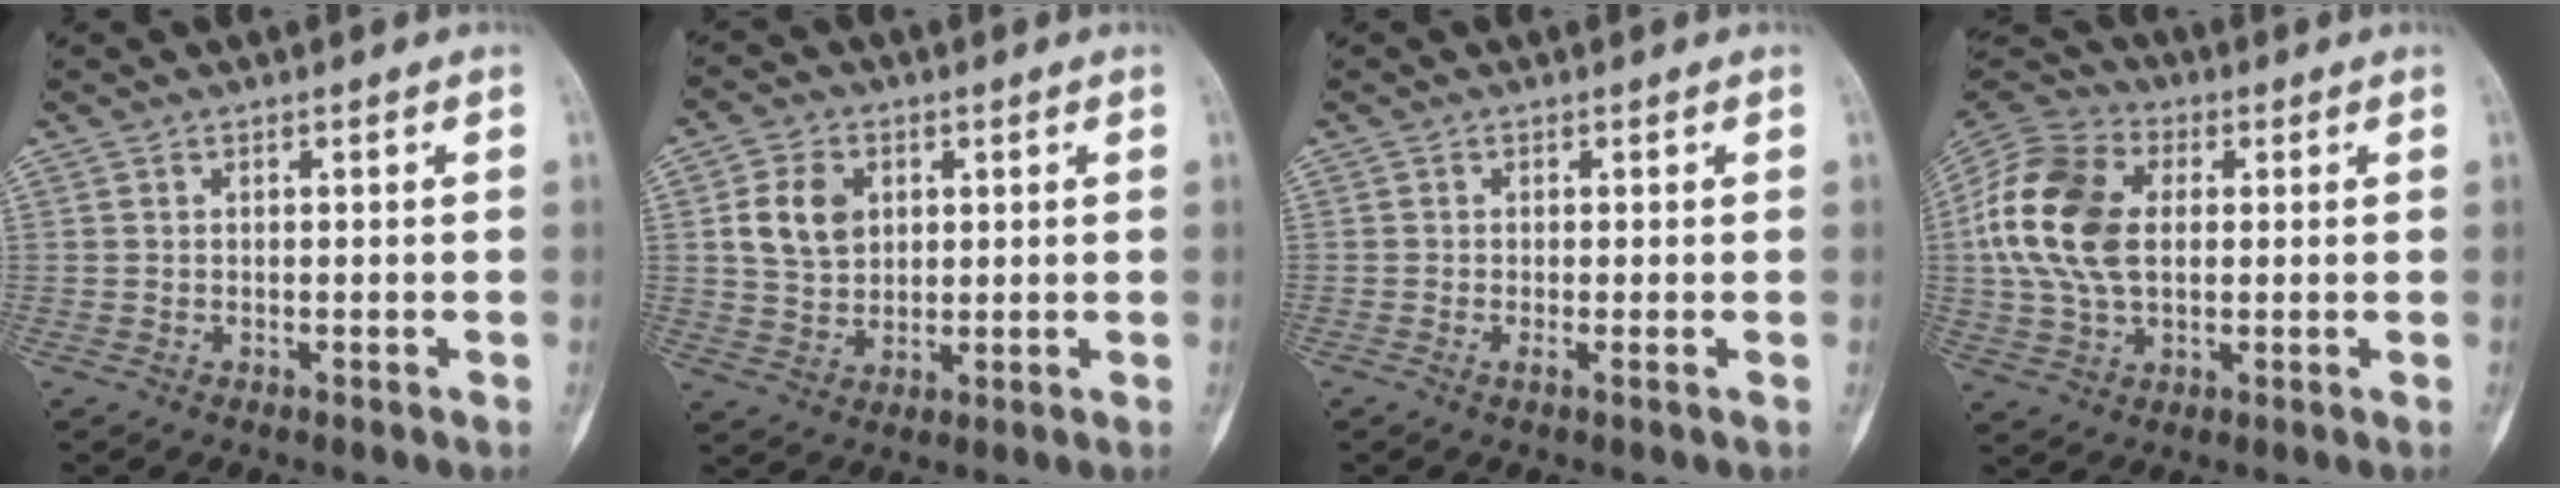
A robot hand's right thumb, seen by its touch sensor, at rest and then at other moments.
{"total": 8.2, "force": [2.1, 6.2, 4.9], "torque": [-0.071, -0.006, 0.043]}
{"total": 1.0, "force": [-0.3, -0.1, 0.9], "torque": [-0.021, -0.003, -0.009]}
{"total": 16.7, "force": [2.0, 11.1, 12.3], "torque": [-0.237, 0.016, 0.031]}